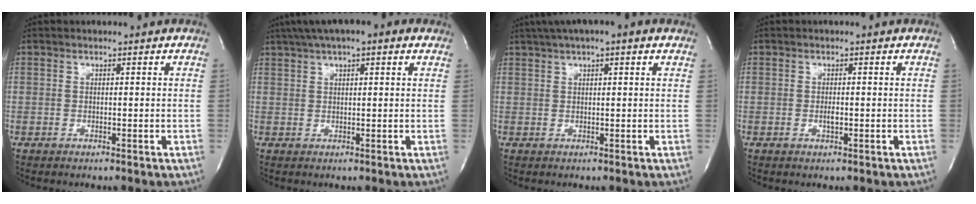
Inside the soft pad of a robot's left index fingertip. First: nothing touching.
{"total": 9.5, "force": [6.4, 2.1, 6.7], "torque": [-0.111, 0.039, 0.093]}
{"total": 7.7, "force": [5.2, 1.2, 5.6], "torque": [-0.093, 0.037, 0.074]}
{"total": 0.9, "force": [-0.3, 0.3, 0.9], "torque": [-0.020, -0.003, -0.005]}